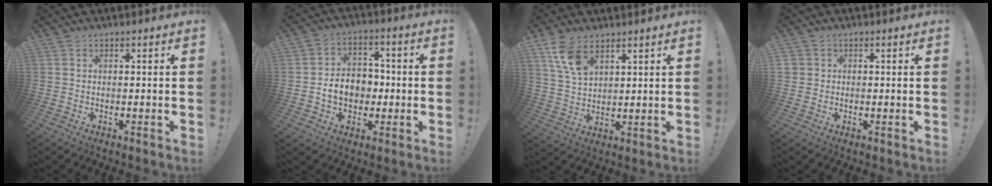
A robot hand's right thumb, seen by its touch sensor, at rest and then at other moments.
{"total": 9.9, "force": [-1.6, 8.1, 5.4], "torque": [-0.085, 0.010, -0.024]}
{"total": 9.1, "force": [5.6, 4.8, 5.3], "torque": [-0.092, -0.023, 0.109]}
{"total": 1.9, "force": [0.1, 1.9, 0.2], "torque": [-0.001, 0.005, 0.003]}